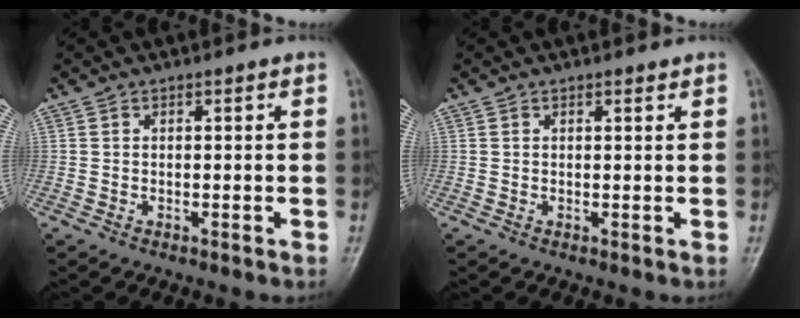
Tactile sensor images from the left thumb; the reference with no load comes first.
{"total": 0.6, "force": [0.5, 0.2, 0.3], "torque": [-0.007, -0.004, 0.008]}